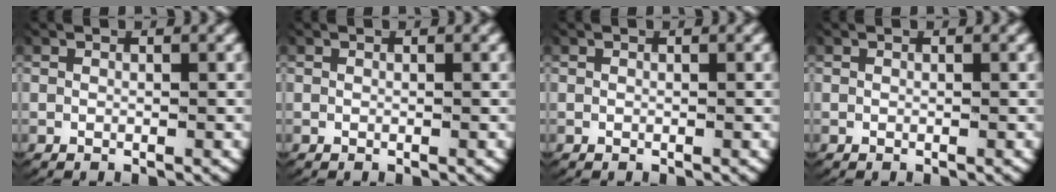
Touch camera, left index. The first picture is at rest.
{"total": 0.0}
{"total": 0.0}
{"total": 0.0}